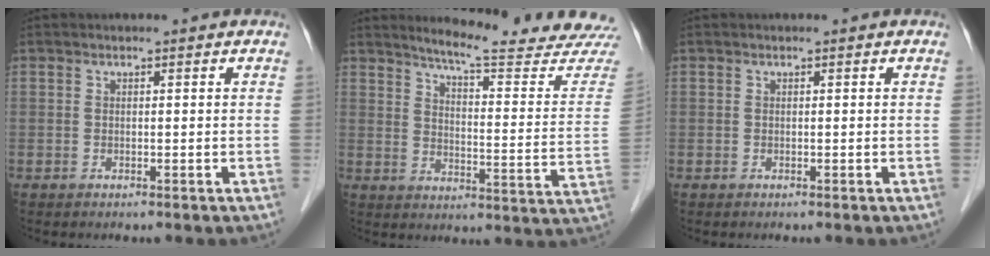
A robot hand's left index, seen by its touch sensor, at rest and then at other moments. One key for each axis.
{"total": 18.9, "fx": 17.9, "fy": -0.5, "fz": 6.1, "tx": -0.088, "ty": -0.114, "tz": 0.212}
{"total": 0.0}